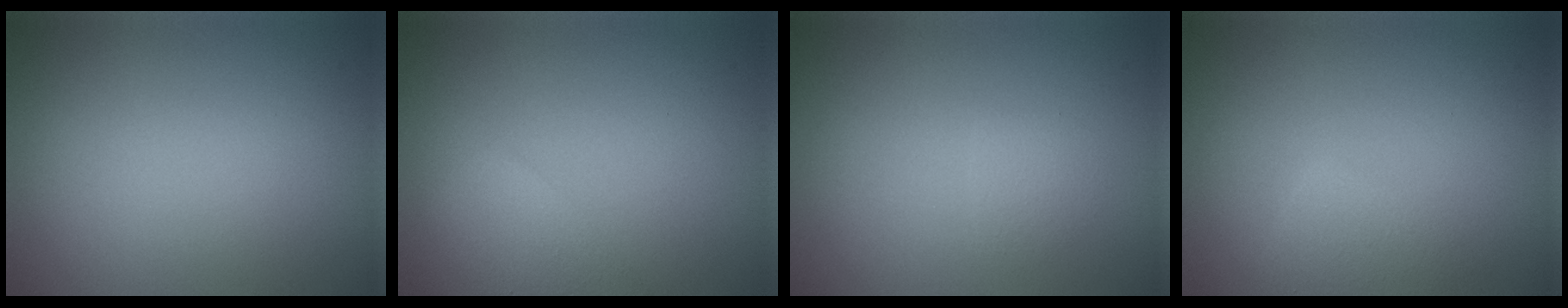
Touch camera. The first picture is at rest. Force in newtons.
{"total": 2.9, "press": 2.9, "slide": 0.1}
{"total": 0.9, "press": 0.9, "slide": 0.1}
{"total": 2.2, "press": 2.1, "slide": 0.2}